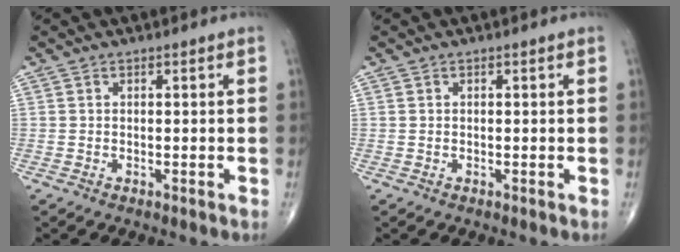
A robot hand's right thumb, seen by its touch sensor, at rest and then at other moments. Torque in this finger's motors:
{"motor_torque": [-0.01, 0.00, 0.02, 0.10, 0.02]}